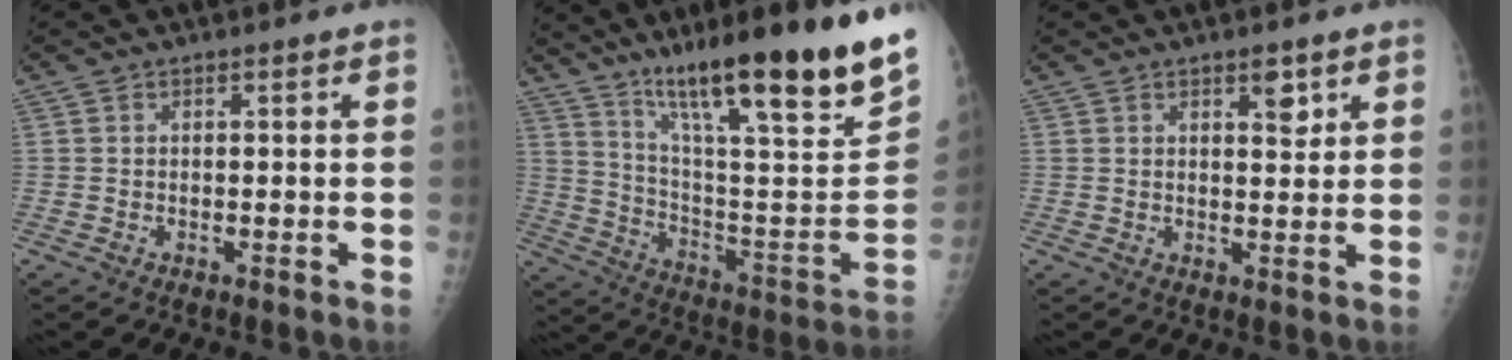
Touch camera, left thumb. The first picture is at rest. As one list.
[{"total": 29.1, "force": [20.7, 2.6, 20.2], "torque": [-0.292, -0.098, 0.326]}, {"total": 3.4, "force": [2.1, 1.3, 2.3], "torque": [-0.021, -0.013, 0.031]}]